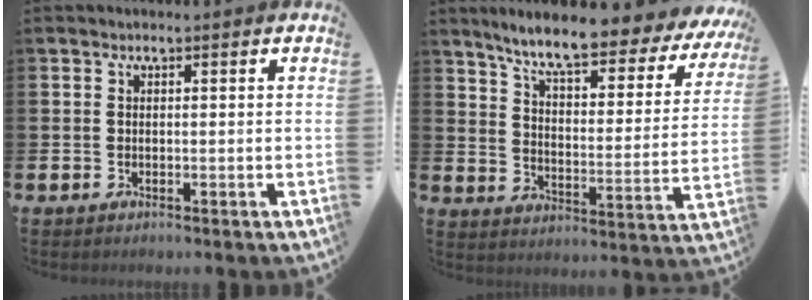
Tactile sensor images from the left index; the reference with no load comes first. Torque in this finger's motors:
{"motor_torque": [1.23, -0.91, 0.97, 0.21]}